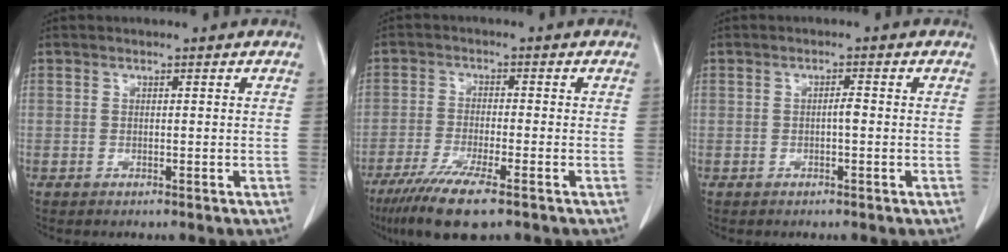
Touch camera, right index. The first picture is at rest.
{"total": 8.5, "force": [-5.7, 0.7, 6.3], "torque": [-0.116, -0.022, -0.096]}
{"total": 1.2, "force": [-0.3, 0.1, 1.1], "torque": [-0.021, 0.001, -0.004]}